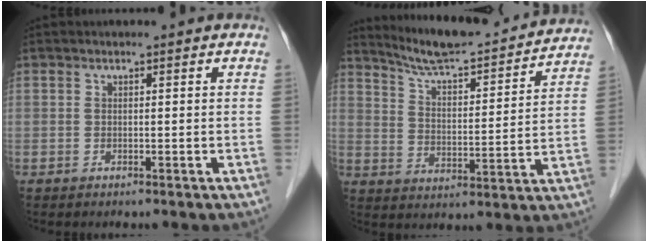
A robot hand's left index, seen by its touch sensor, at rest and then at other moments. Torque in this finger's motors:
{"motor_torque": [0.13, -0.41, 0.21, 0.06]}